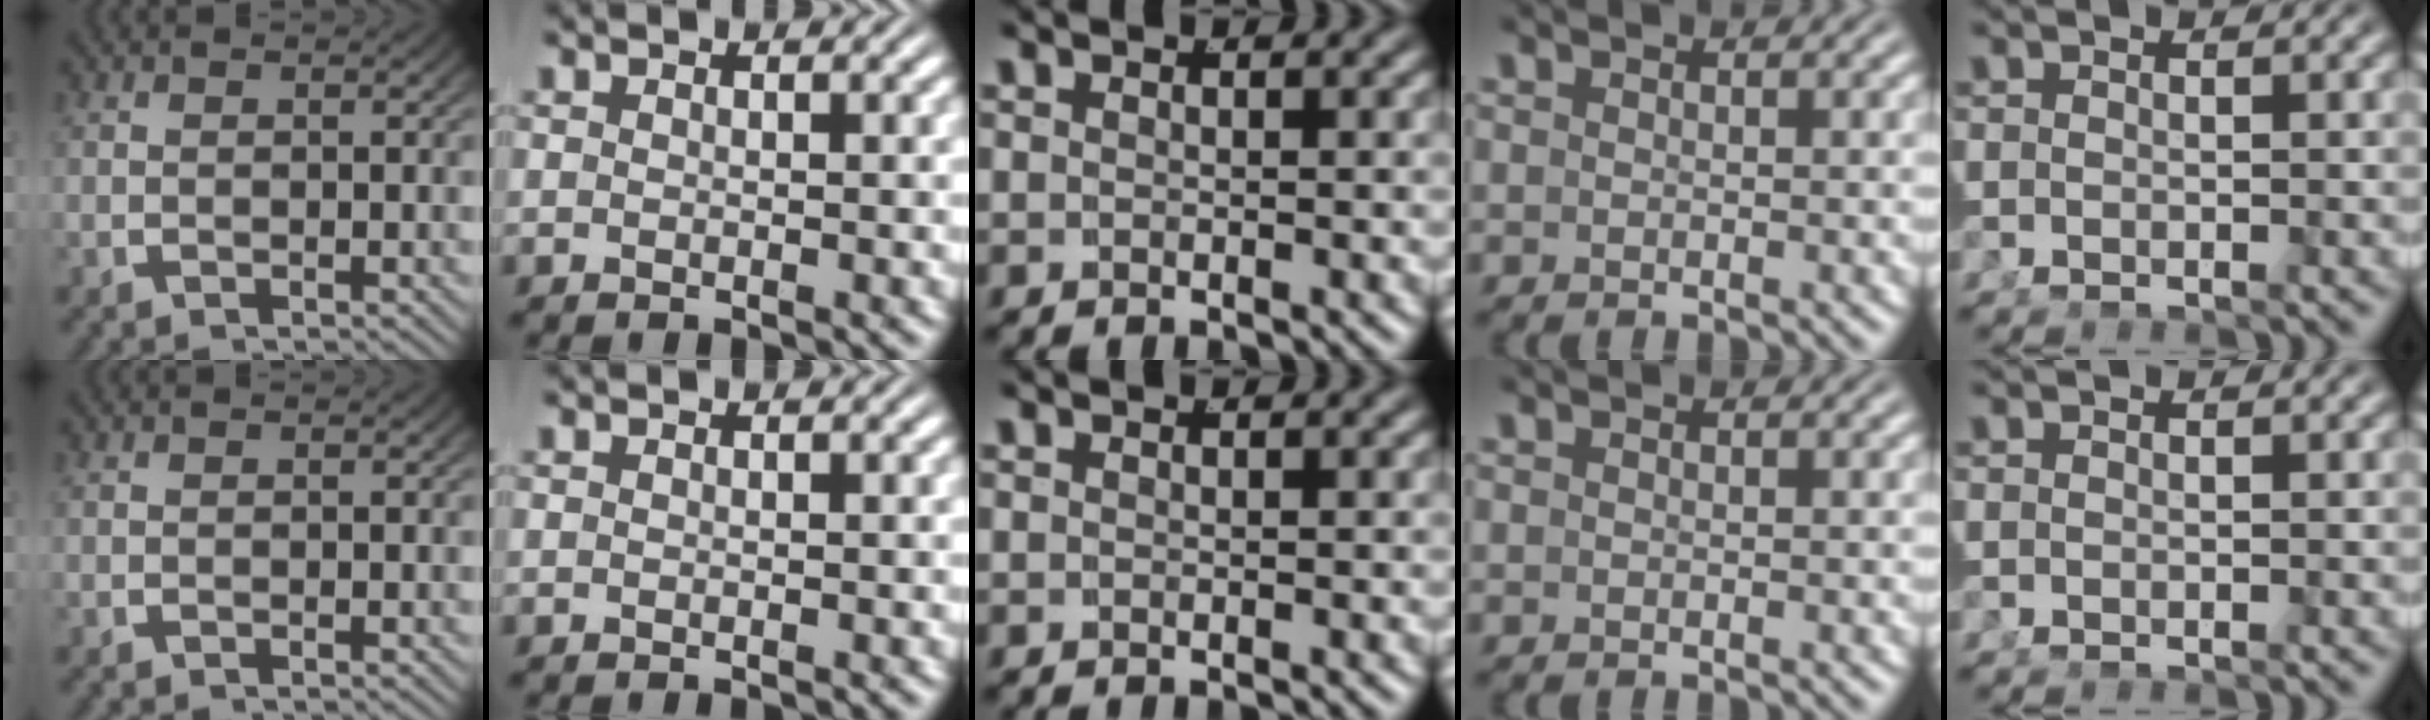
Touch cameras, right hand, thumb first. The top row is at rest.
{}